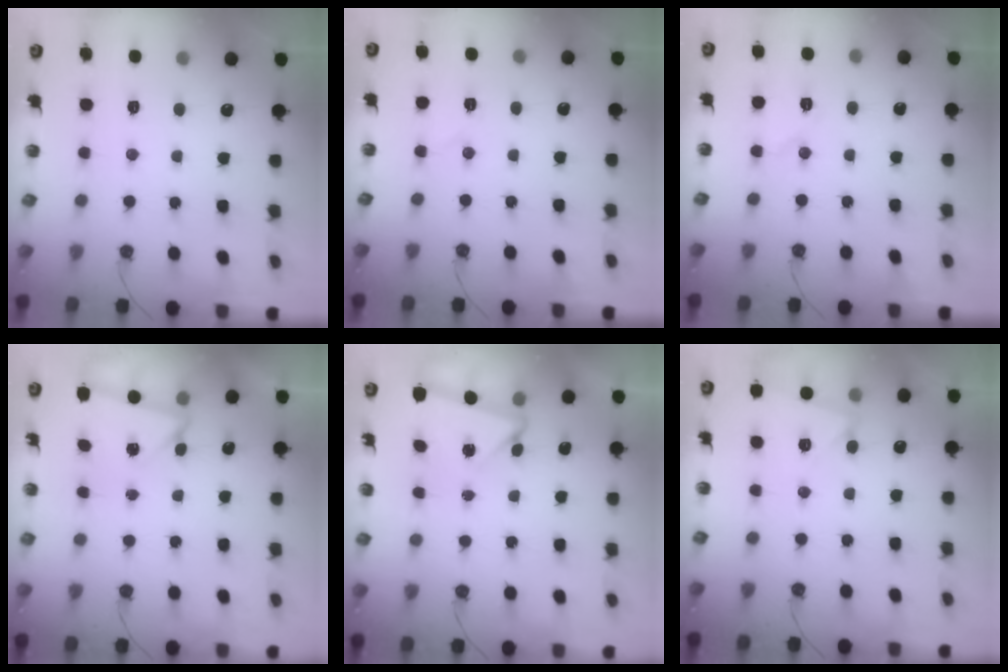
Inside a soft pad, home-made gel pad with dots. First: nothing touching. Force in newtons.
{"total": 4.6, "press": 4.3, "slide": 1.7}
{"total": 6.0, "press": 5.9, "slide": 1.1}
{"total": 2.7, "press": 0.8, "slide": 2.6}
{"total": 4.3, "press": 4.1, "slide": 1.0}
{"total": 4.2, "press": 4.0, "slide": 1.5}